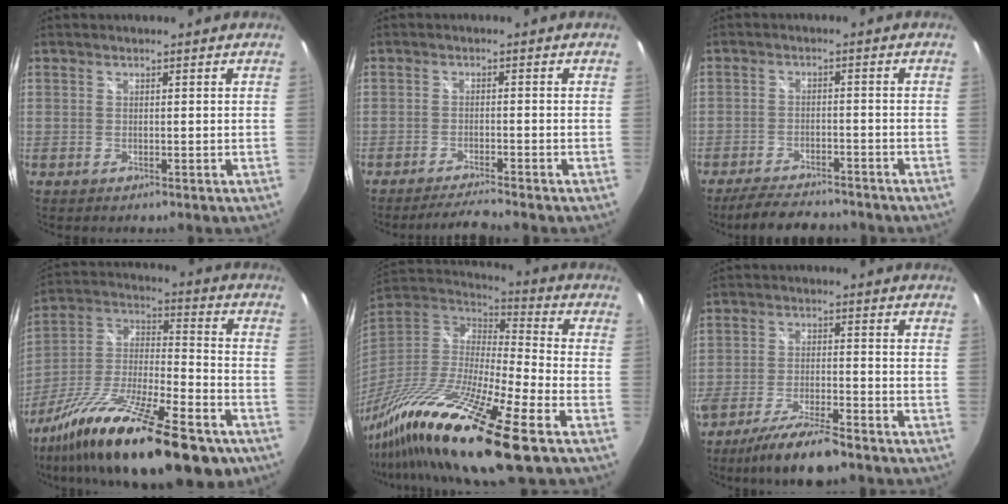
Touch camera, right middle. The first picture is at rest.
{"total": 4.4, "force": [-4.1, -0.5, 1.5], "torque": [-0.047, -0.004, -0.075]}
{"total": 8.8, "force": [-7.8, 2.3, 3.4], "torque": [-0.084, 0.002, -0.117]}
{"total": 29.6, "force": [-18.9, 8.4, 21.2], "torque": [-0.374, -0.035, -0.302]}
{"total": 27.1, "force": [-17.4, 2.7, 20.6], "torque": [-0.385, -0.058, -0.319]}
{"total": 10.2, "force": [-8.2, 1.5, 5.9], "torque": [-0.125, -0.020, -0.142]}